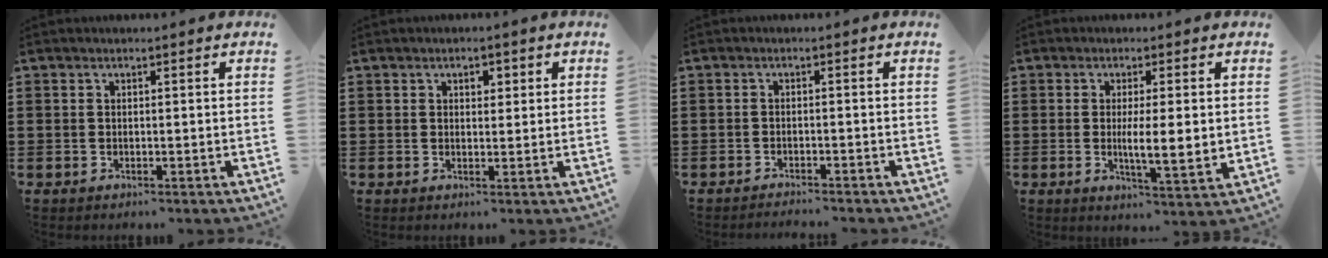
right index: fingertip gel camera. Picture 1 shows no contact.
{"total": 1.4, "force": [0.5, 1.0, 0.8], "torque": [-0.010, 0.002, 0.007]}
{"total": 1.5, "force": [-1.5, -0.2, 0.0], "torque": [0.000, 0.001, -0.030]}
{"total": 4.9, "force": [0.2, 0.8, 4.9], "torque": [-0.080, -0.003, 0.000]}